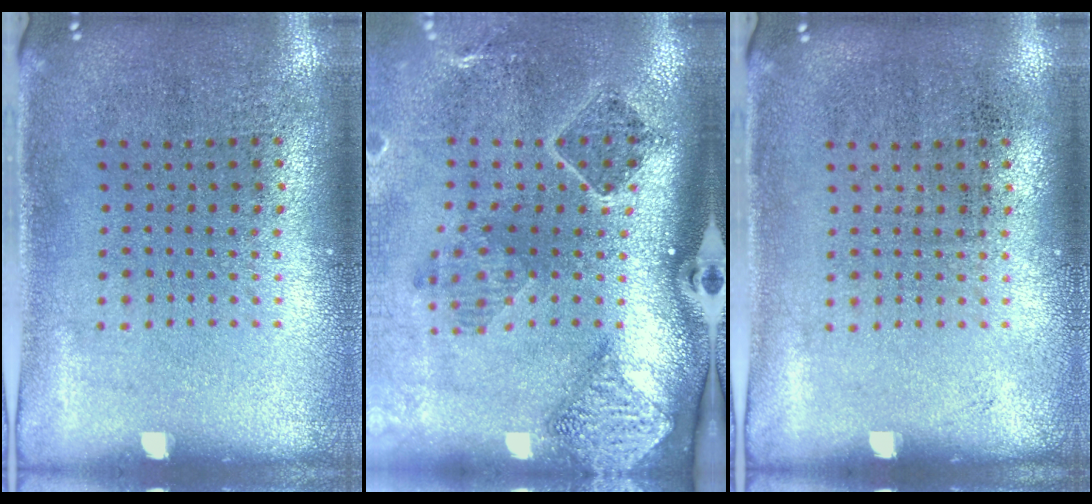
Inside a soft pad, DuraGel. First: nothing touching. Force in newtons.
{"total": 1.9, "press": 1.6, "slide": 1.0}
{"total": 0.0}